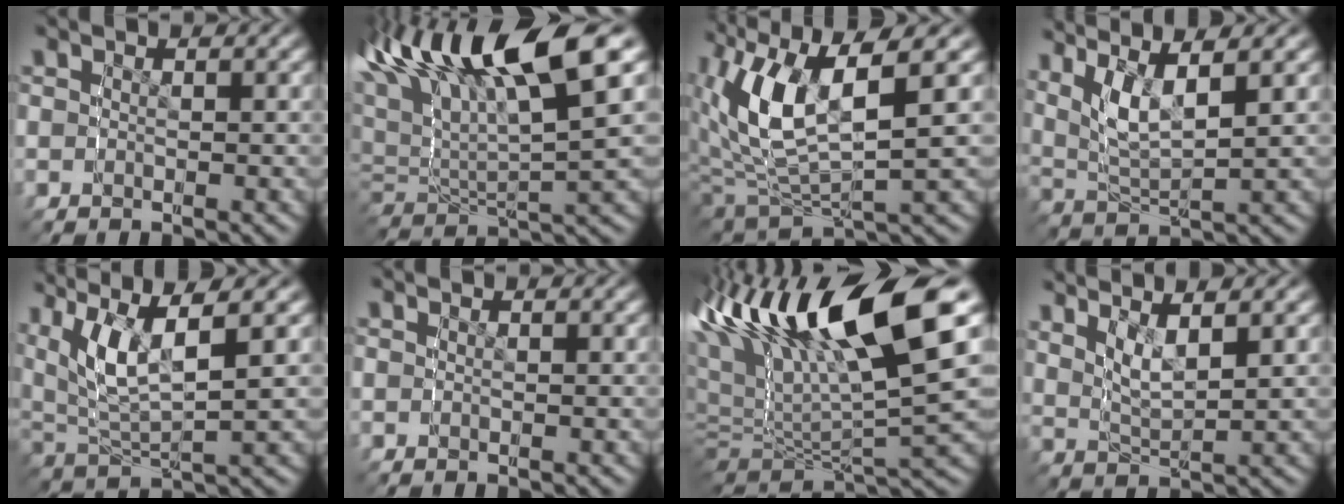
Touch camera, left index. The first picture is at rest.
{"total": 11.8, "force": [3.8, 6.5, 9.2], "torque": [-0.187, -0.003, 0.061]}
{"total": 8.9, "force": [0.9, 5.1, 7.2], "torque": [-0.172, -0.017, 0.024]}
{"total": 7.0, "force": [2.0, 4.6, 4.9], "torque": [-0.130, -0.006, 0.035]}
{"total": 7.7, "force": [2.2, 4.6, 5.7], "torque": [-0.136, -0.003, 0.037]}
{"total": 0.0}
{"total": 15.5, "force": [3.4, 8.8, 12.2], "torque": [-0.258, -0.011, 0.056]}
{"total": 6.8, "force": [2.2, 4.6, 4.5], "torque": [-0.108, -0.008, 0.029]}